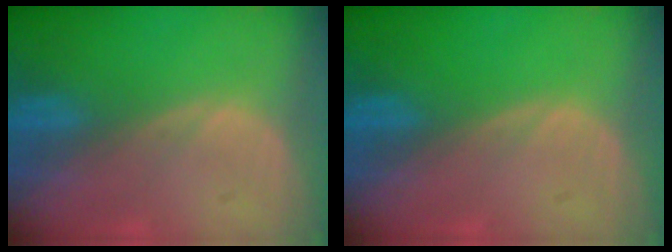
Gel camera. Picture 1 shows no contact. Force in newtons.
{"total": 0.0}